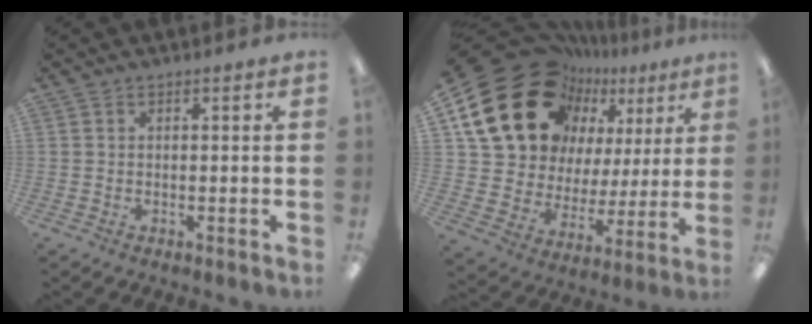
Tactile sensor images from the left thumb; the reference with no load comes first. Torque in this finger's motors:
{"motor_torque": [2.49, 2.52, 1.31, -1.46, 0.50]}